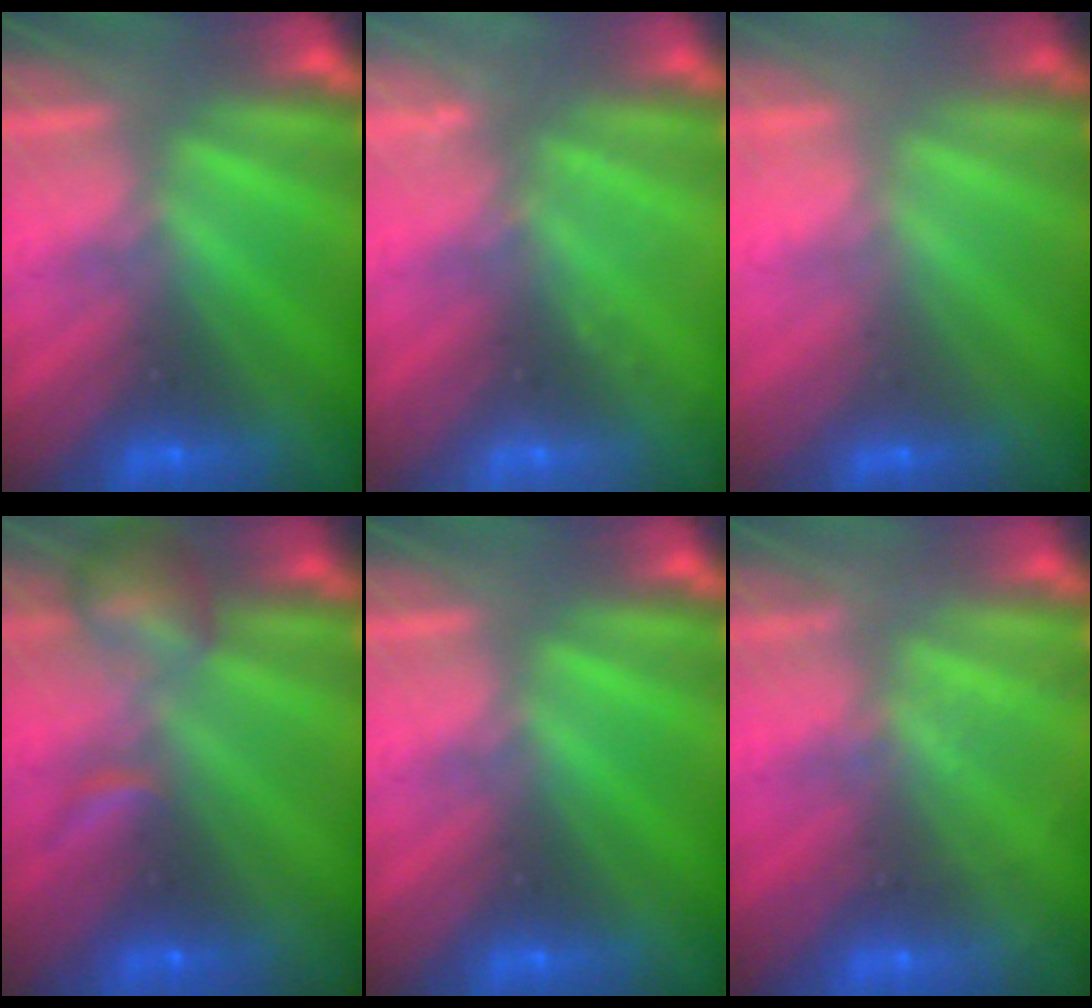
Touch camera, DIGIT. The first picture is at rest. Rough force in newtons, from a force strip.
{"total": 2.2}
{"total": 1.9}
{"total": 6.4}
{"total": 0.0}
{"total": 1.9}